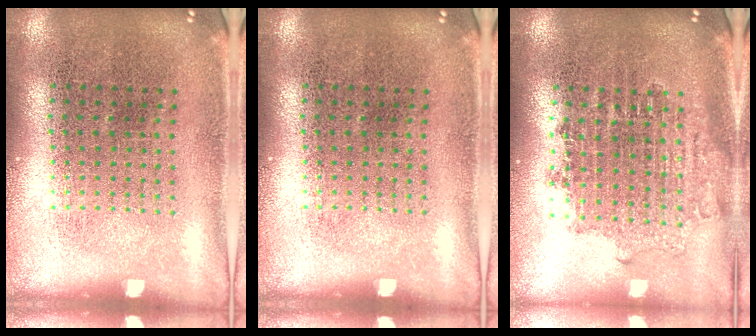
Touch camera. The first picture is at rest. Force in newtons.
{"total": 0.0}
{"total": 1.7, "press": 1.4, "slide": 1.0}